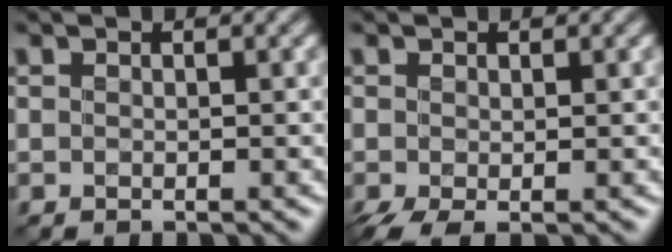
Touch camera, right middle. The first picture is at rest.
{"total": 2.3, "force": [-0.9, 0.9, 1.9], "torque": [-0.049, -0.013, -0.021]}